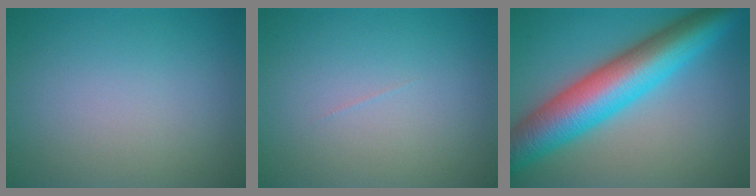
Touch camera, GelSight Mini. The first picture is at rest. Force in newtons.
{"total": 0.0}
{"total": 11.2, "press": 11.2, "slide": 0.1}